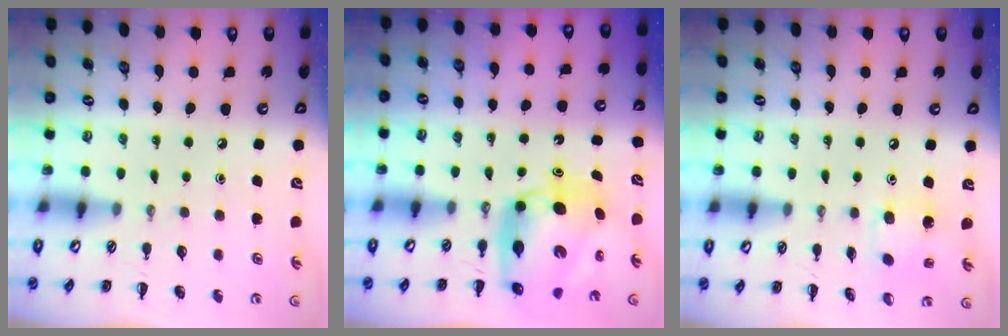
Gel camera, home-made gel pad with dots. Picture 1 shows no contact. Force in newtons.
{"total": 10.2, "press": 9.8, "slide": 3.0}
{"total": 5.6, "press": 5.5, "slide": 1.1}